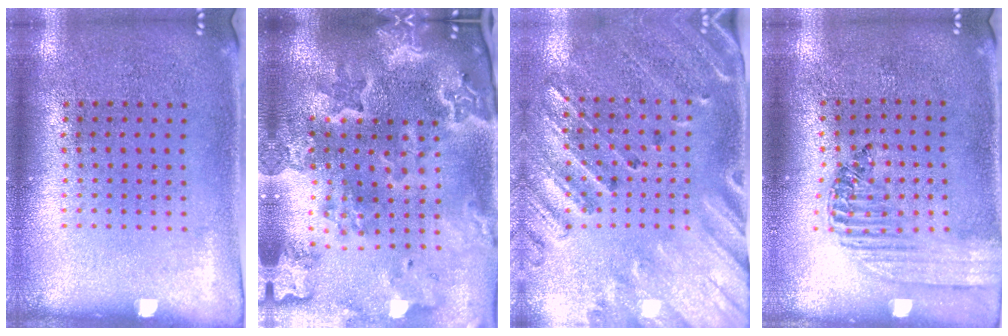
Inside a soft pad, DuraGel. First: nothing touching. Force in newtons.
{"total": 4.7, "press": 3.8, "slide": 2.8}
{"total": 2.6, "press": 2.2, "slide": 1.3}
{"total": 1.5, "press": 1.3, "slide": 0.7}